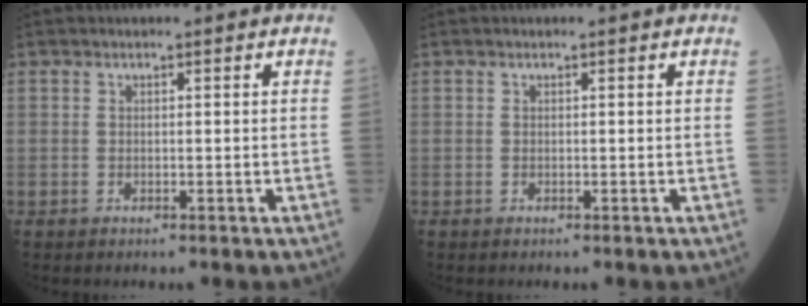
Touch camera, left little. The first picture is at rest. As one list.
[{"total": 0.0}]